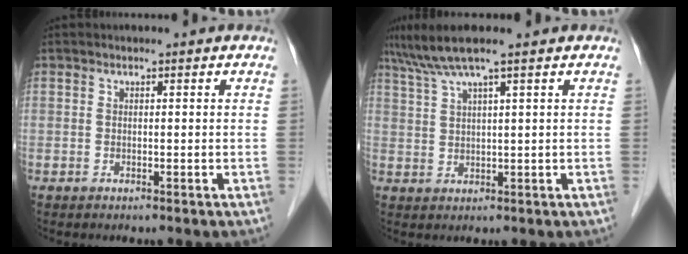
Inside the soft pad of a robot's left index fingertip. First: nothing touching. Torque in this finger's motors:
{"motor_torque": [0.80, -0.75, 0.16, 0.07]}